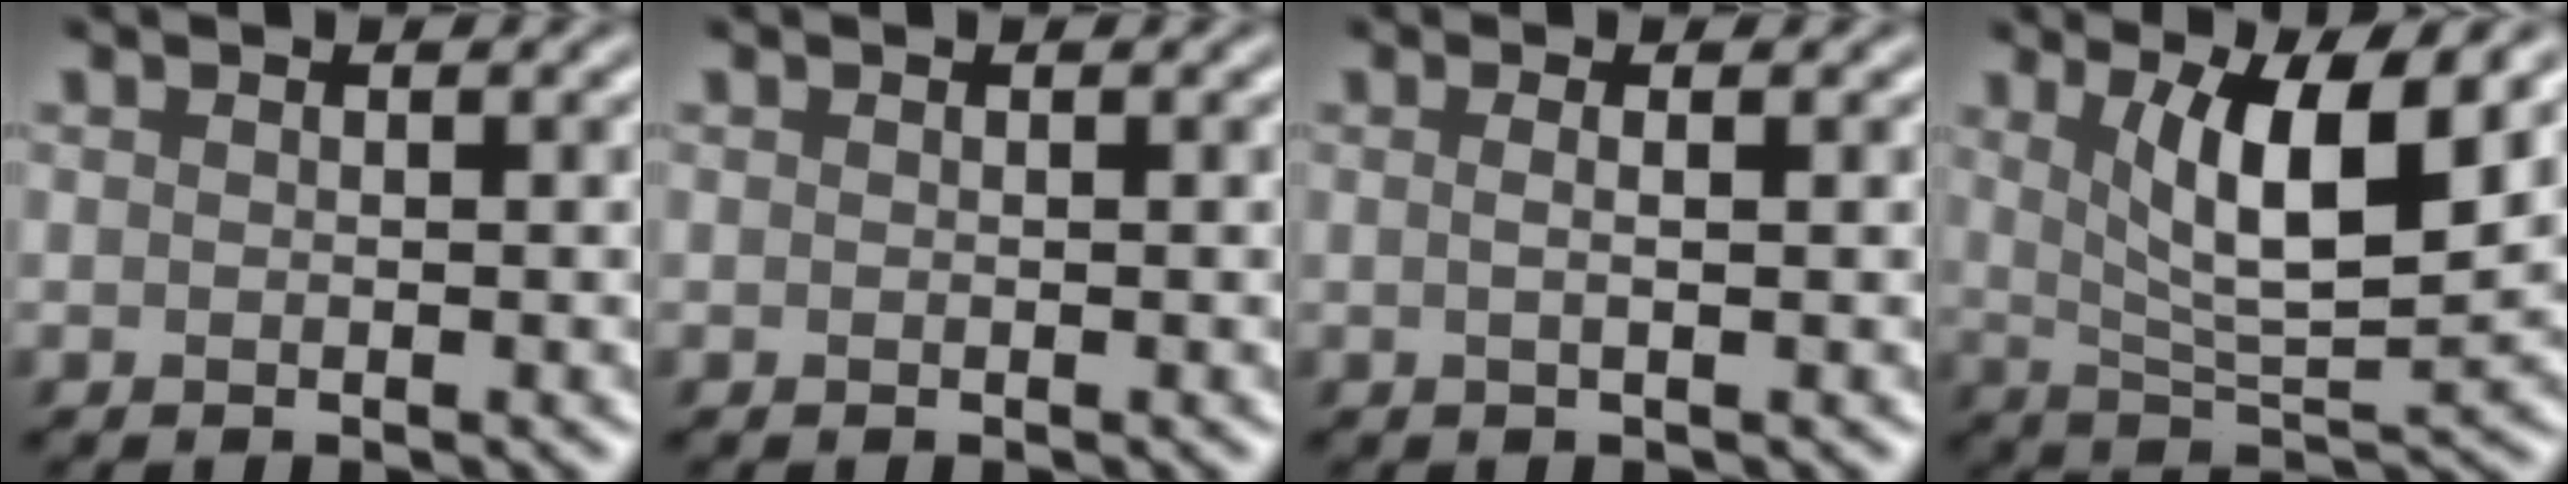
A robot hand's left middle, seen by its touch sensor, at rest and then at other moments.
{"total": 0.0}
{"total": 1.9, "force": [0.4, 0.8, 1.7], "torque": [-0.017, -0.003, -0.014]}
{"total": 7.3, "force": [2.8, 1.9, 6.5], "torque": [-0.114, -0.011, 0.053]}